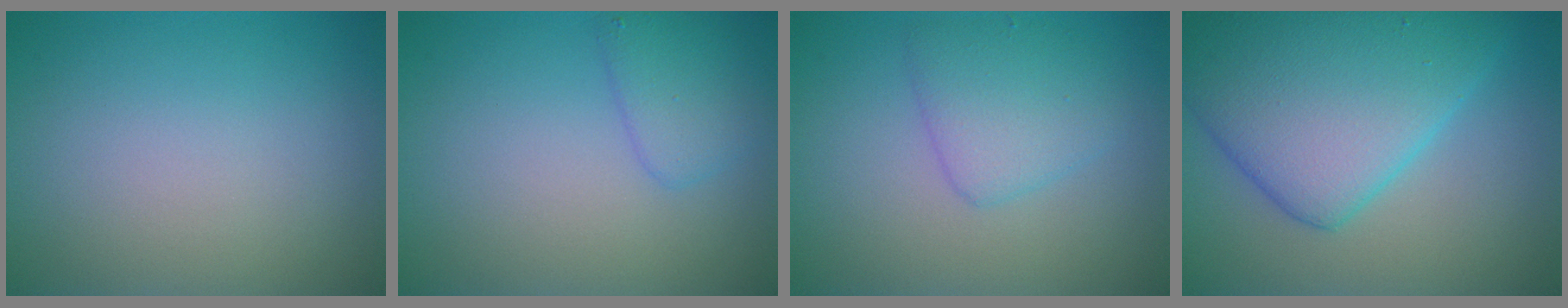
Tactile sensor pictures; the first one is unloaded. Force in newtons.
{"total": 2.4, "press": 2.4, "slide": 0.1}
{"total": 3.1, "press": 3.1, "slide": 0.1}
{"total": 10.1, "press": 10.1, "slide": 0.3}